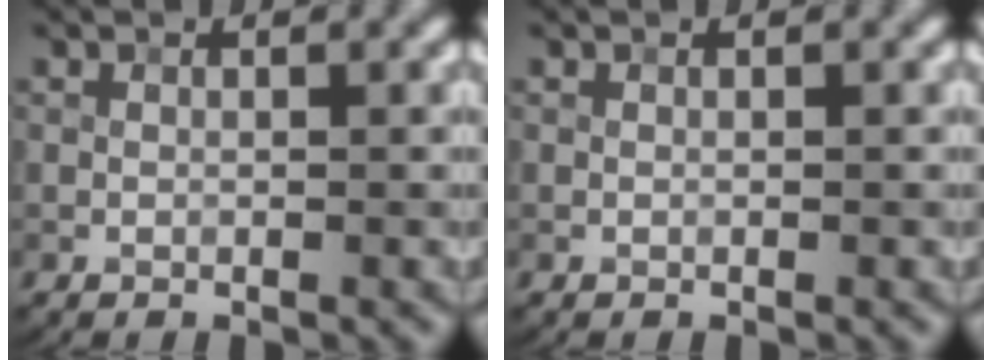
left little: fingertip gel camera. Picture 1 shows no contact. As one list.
[{"total": 0.0}]